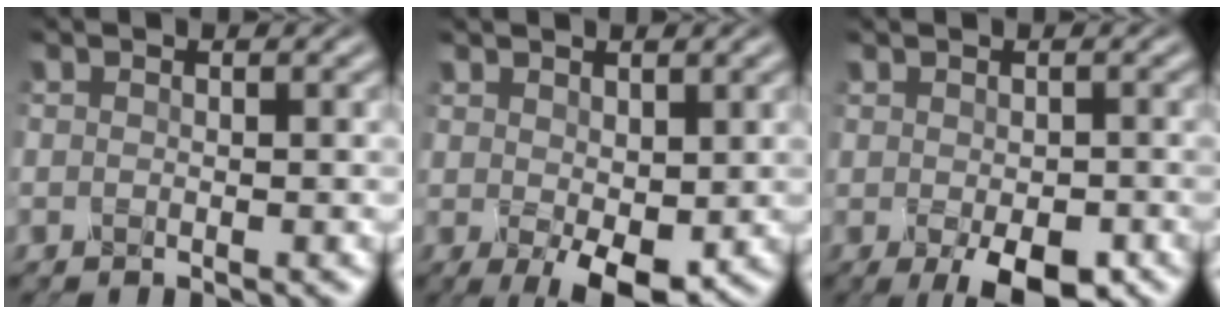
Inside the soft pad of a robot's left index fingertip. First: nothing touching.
{"total": 3.8, "force": [0.2, 2.0, 3.2], "torque": [-0.063, -0.011, 0.012]}
{"total": 4.4, "force": [-2.0, 2.0, 3.4], "torque": [-0.054, -0.015, -0.021]}